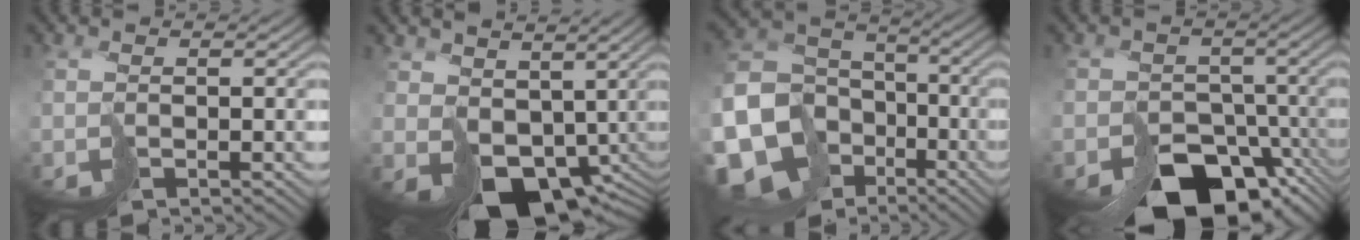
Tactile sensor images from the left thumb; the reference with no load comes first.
{"total": 10.6, "force": [0.8, 8.3, 6.7], "torque": [-0.143, -0.037, 0.048]}
{"total": 17.0, "force": [-8.0, 13.1, 7.1], "torque": [-0.195, -0.045, -0.115]}
{"total": 11.3, "force": [-7.4, 7.1, 4.6], "torque": [-0.062, -0.033, -0.098]}